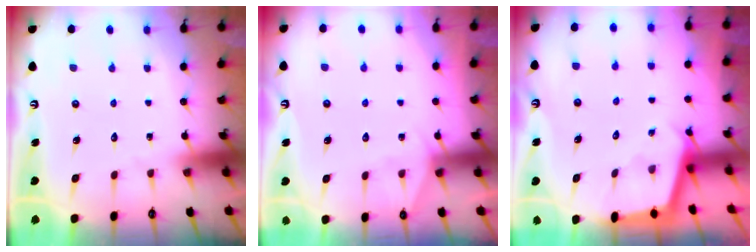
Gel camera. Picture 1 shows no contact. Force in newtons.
{"total": 5.2, "press": 5.1, "slide": 0.7}
{"total": 2.2, "press": 2.2, "slide": 0.2}